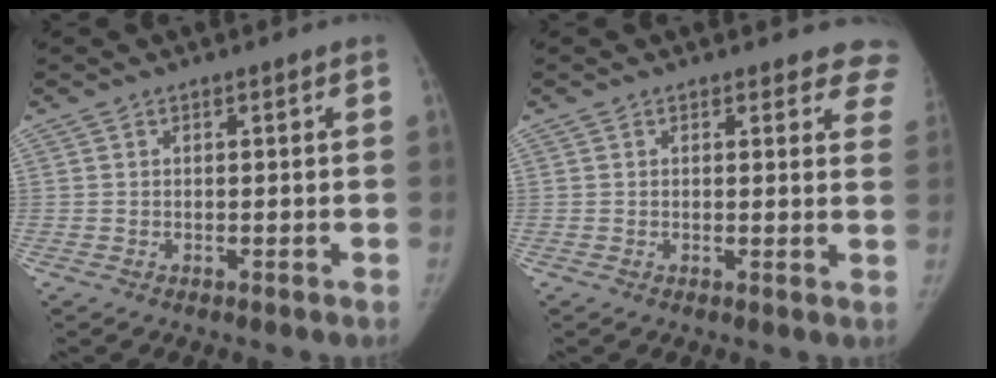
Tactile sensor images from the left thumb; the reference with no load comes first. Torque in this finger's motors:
{"motor_torque": [0.23, 0.06, 0.13, 0.08, -0.02]}